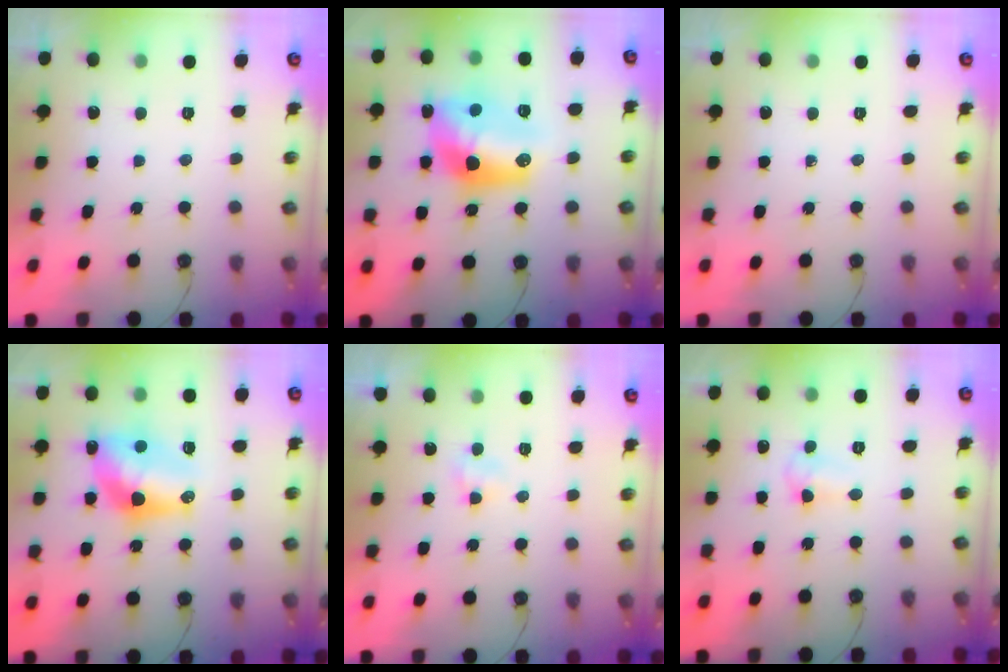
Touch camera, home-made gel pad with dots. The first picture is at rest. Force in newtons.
{"total": 15.6, "press": 15.6, "slide": 1.1}
{"total": 0.0}
{"total": 13.4, "press": 13.3, "slide": 1.0}
{"total": 2.2, "press": 2.2, "slide": 0.3}
{"total": 4.5, "press": 4.5, "slide": 0.6}